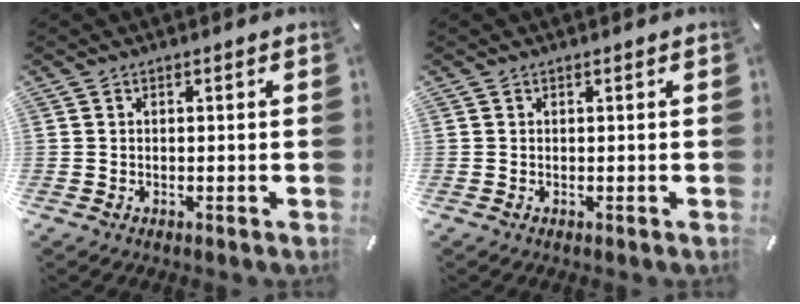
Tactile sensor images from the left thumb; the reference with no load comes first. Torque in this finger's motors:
{"motor_torque": [0.00, 0.00, 0.00, 0.00, 0.00]}